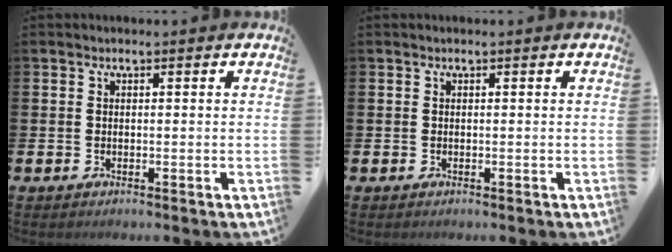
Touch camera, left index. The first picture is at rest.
{"total": 0.0}